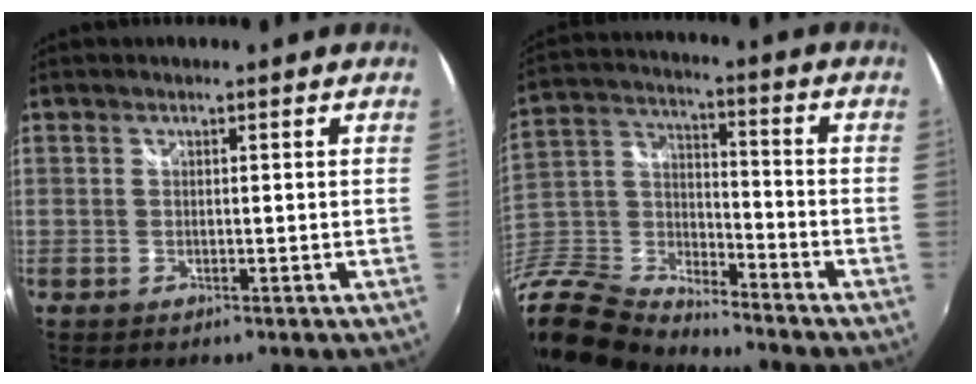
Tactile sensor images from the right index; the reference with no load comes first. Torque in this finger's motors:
{"motor_torque": [-1.79, -0.35, -1.05, -0.21]}